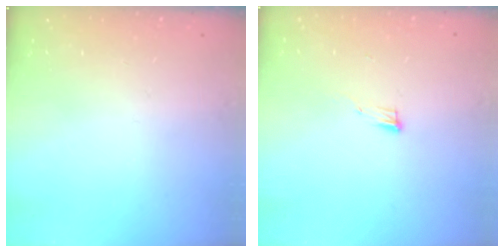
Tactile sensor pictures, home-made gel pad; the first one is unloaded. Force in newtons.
{"total": 5.1, "press": 4.9, "slide": 1.1}